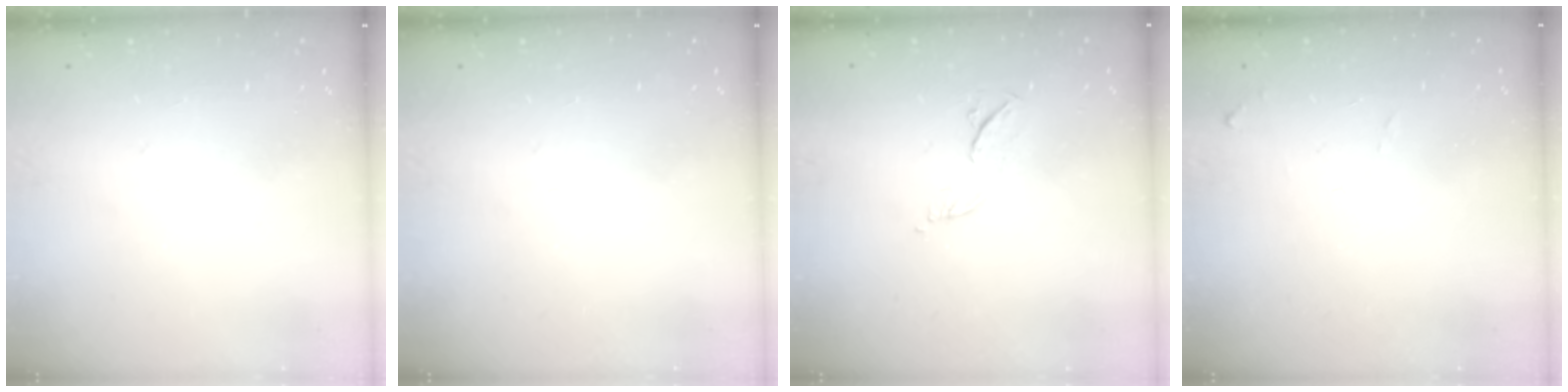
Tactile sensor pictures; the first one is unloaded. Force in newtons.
{"total": 0.0}
{"total": 6.2, "press": 6.1, "slide": 1.1}
{"total": 5.4, "press": 5.4, "slide": 0.4}